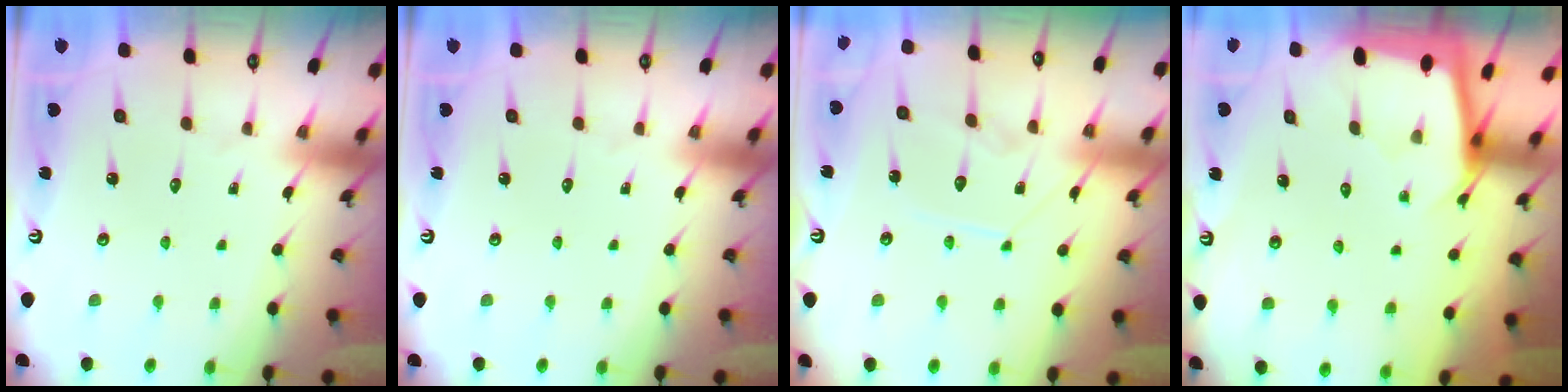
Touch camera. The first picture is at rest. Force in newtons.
{"total": 0.0}
{"total": 10.4, "press": 10.4, "slide": 0.8}
{"total": 2.1, "press": 2.1, "slide": 0.1}